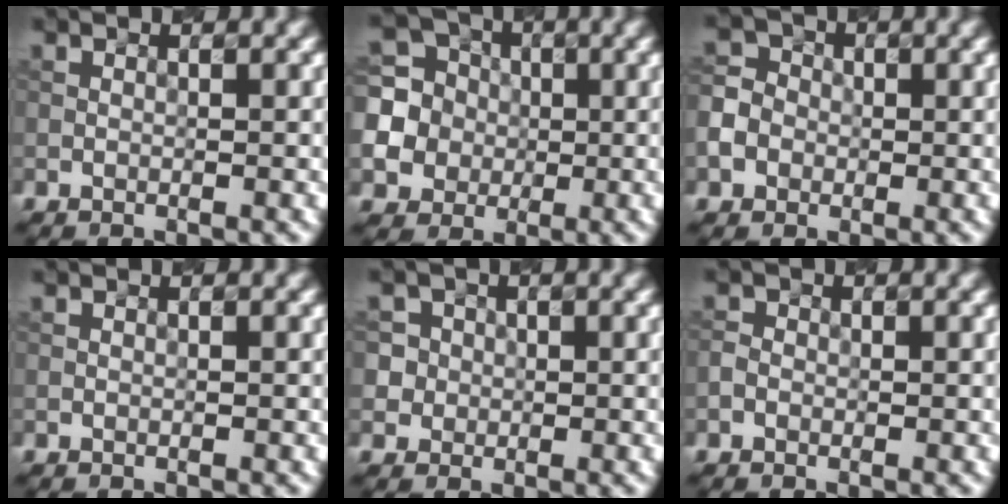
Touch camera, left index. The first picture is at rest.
{"total": 8.4, "force": [-0.4, 8.0, 2.3], "torque": [-0.080, 0.015, -0.031]}
{"total": 3.8, "force": [-1.1, 3.4, 1.3], "torque": [-0.014, 0.004, -0.026]}
{"total": 0.0}
{"total": 4.3, "force": [1.1, 4.0, 1.1], "torque": [-0.001, 0.030, 0.005]}
{"total": 0.8, "force": [-0.4, 0.7, 0.2], "torque": [-0.003, 0.001, -0.011]}